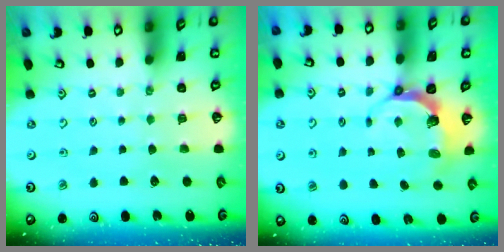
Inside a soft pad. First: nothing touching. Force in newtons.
{"total": 7.0, "press": 5.8, "slide": 3.9}